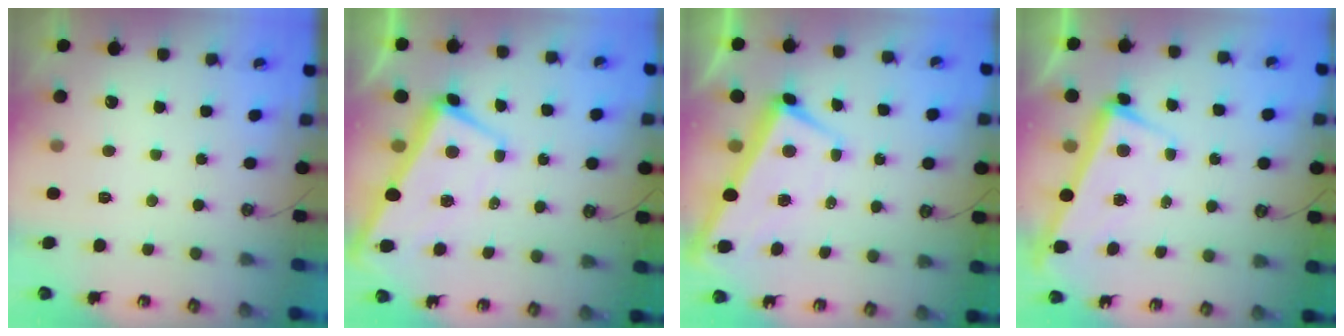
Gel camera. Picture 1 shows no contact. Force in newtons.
{"total": 1.5, "press": 1.3, "slide": 0.7}
{"total": 1.6, "press": 1.2, "slide": 1.0}
{"total": 3.3, "press": 3.1, "slide": 0.9}